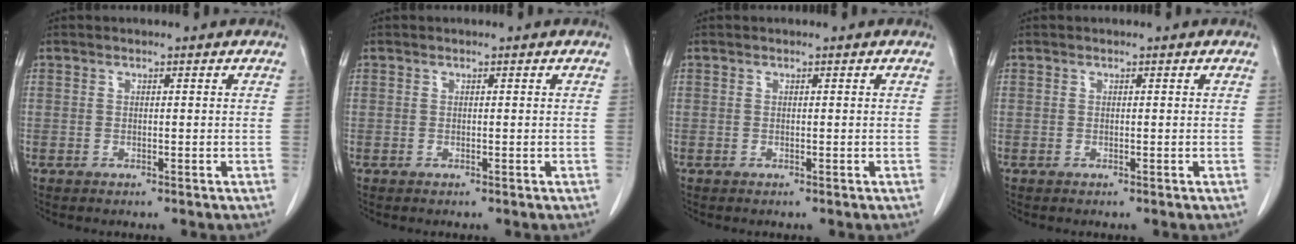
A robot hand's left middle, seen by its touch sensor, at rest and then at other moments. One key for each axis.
{"total": 0.0}
{"total": 0.0}
{"total": 0.0}